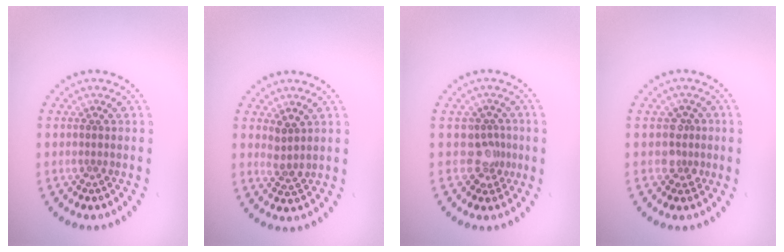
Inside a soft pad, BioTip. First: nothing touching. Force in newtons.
{"total": 1.6, "press": 1.3, "slide": 0.9}
{"total": 2.1, "press": 1.5, "slide": 1.4}
{"total": 1.7, "press": 1.5, "slide": 0.9}